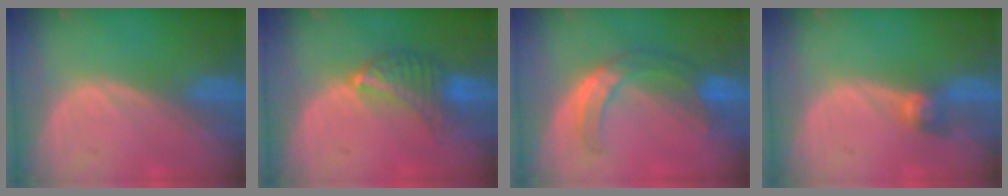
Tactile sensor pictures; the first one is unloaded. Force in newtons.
{"total": 6.7, "press": 6.1, "slide": 2.8}
{"total": 7.6, "press": 6.5, "slide": 4.0}
{"total": 2.6, "press": 2.5, "slide": 0.6}